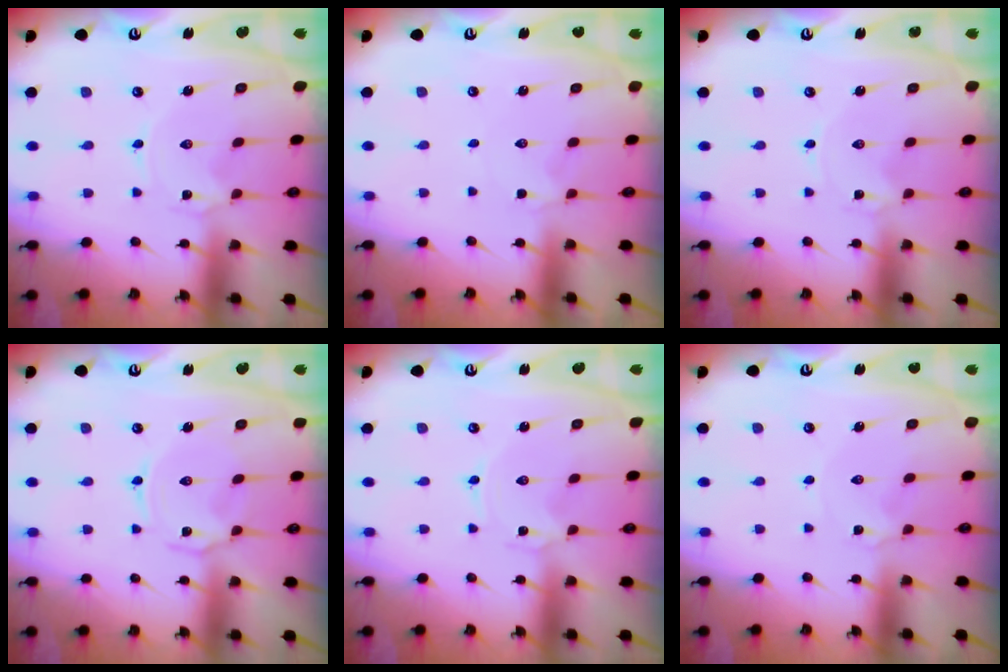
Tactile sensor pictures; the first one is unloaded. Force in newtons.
{"total": 1.7, "press": 1.6, "slide": 0.5}
{"total": 0.0}
{"total": 2.5, "press": 2.5, "slide": 0.6}
{"total": 0.0}
{"total": 1.2, "press": 1.1, "slide": 0.3}